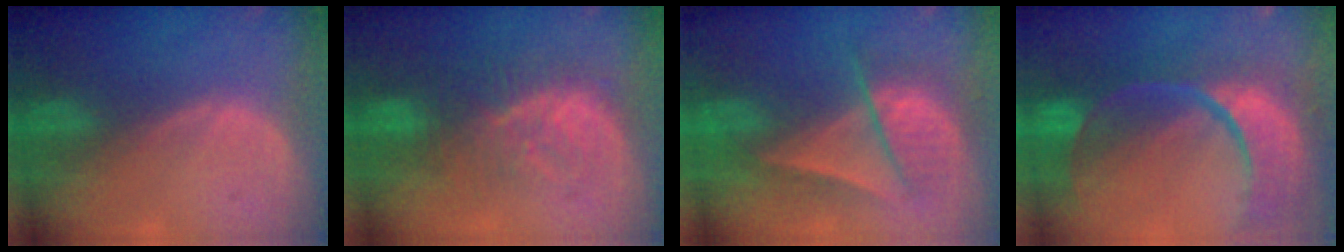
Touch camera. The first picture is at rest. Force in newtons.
{"total": 7.9, "press": 7.8, "slide": 1.6}
{"total": 7.1, "press": 7.0, "slide": 0.9}
{"total": 13.8, "press": 10.9, "slide": 8.4}